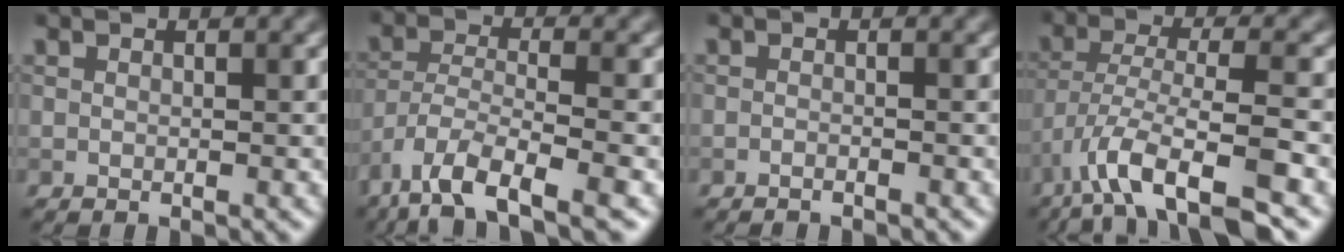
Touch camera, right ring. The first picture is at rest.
{"total": 8.0, "force": [-5.2, 2.4, 5.5], "torque": [-0.101, -0.008, -0.105]}
{"total": 0.7, "force": [-0.6, 0.1, 0.3], "torque": [-0.003, -0.001, -0.012]}
{"total": 7.5, "force": [-4.5, 2.1, 5.7], "torque": [-0.105, -0.001, -0.084]}